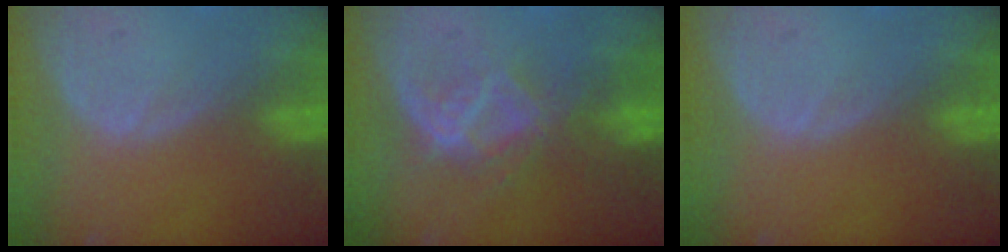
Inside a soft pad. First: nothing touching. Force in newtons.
{"total": 6.9, "press": 6.5, "slide": 2.2}
{"total": 0.0}